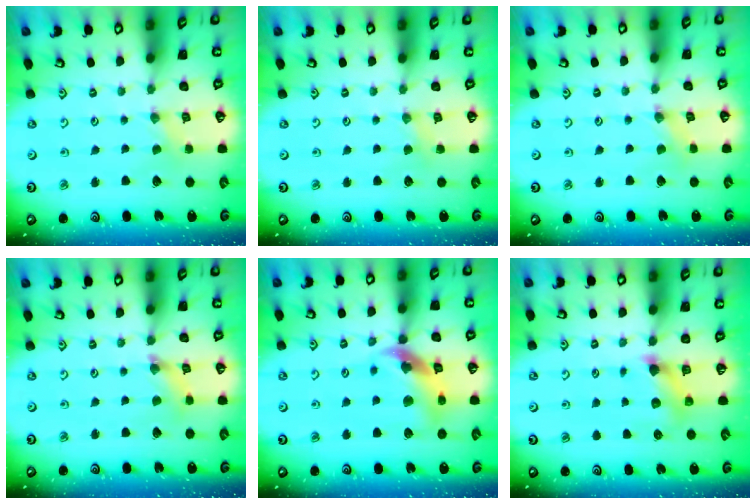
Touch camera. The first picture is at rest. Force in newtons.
{"total": 2.1, "press": 2.1, "slide": 0.3}
{"total": 1.4, "press": 1.3, "slide": 0.3}
{"total": 2.4, "press": 2.4, "slide": 0.2}
{"total": 13.1, "press": 13.0, "slide": 1.8}
{"total": 7.1, "press": 7.0, "slide": 0.7}